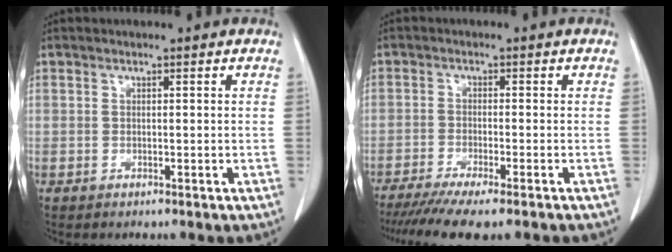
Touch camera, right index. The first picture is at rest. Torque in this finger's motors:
{"motor_torque": [1.01, -0.97, 0.53, 0.14]}